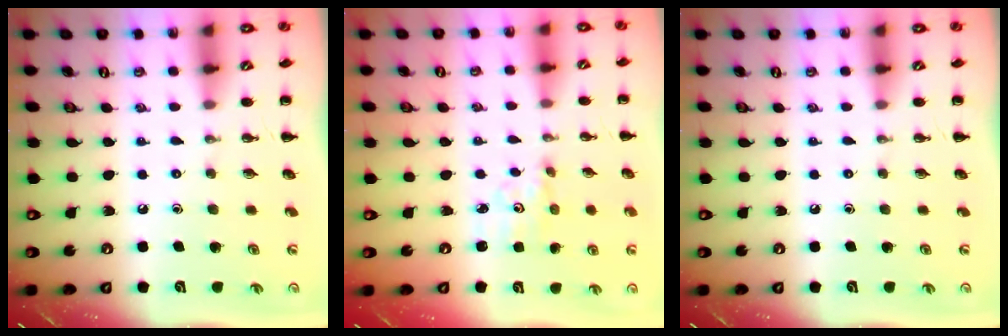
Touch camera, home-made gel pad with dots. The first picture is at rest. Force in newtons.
{"total": 2.4, "press": 2.3, "slide": 0.8}
{"total": 0.0}